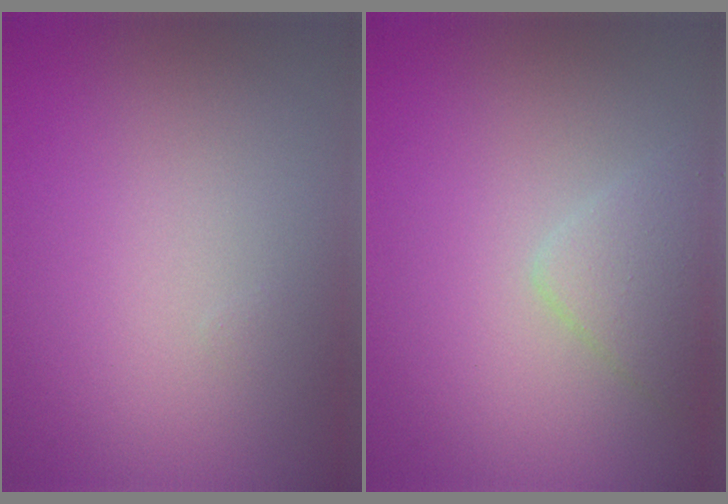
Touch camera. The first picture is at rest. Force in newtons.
{"total": 2.1, "press": 2.1, "slide": 0.1}